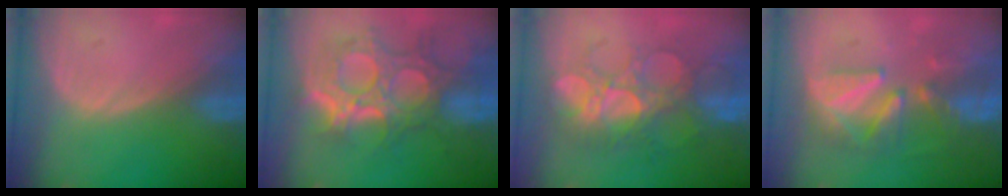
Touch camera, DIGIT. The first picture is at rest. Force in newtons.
{"total": 12.1, "press": 10.8, "slide": 5.4}
{"total": 9.0, "press": 8.8, "slide": 1.8}
{"total": 7.8, "press": 7.6, "slide": 1.4}